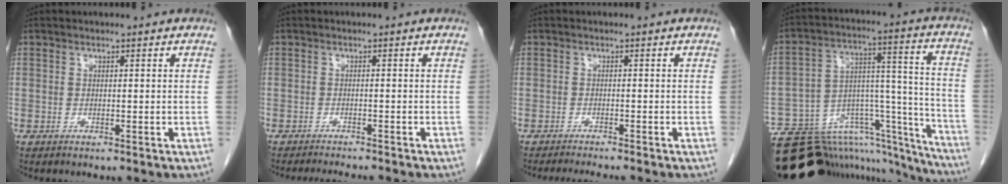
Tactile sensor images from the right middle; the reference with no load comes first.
{"total": 5.3, "force": [-4.9, 0.3, 2.0], "torque": [-0.025, -0.012, -0.070]}
{"total": 5.2, "force": [-4.6, 0.0, 2.2], "torque": [-0.026, -0.013, -0.068]}
{"total": 24.6, "force": [-21.5, 7.9, 9.2], "torque": [-0.093, 0.056, -0.309]}